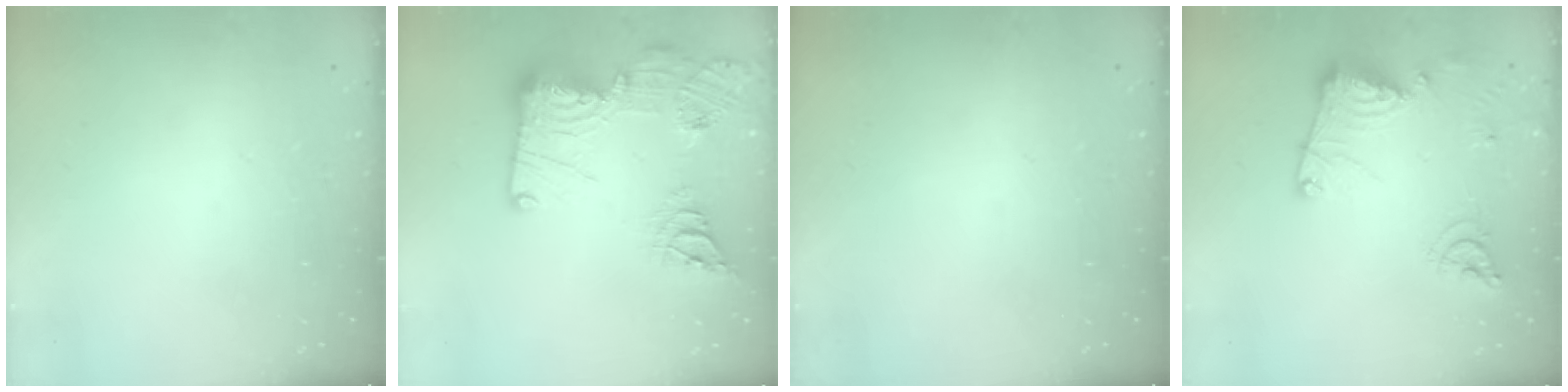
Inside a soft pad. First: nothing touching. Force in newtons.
{"total": 22.9, "press": 22.8, "slide": 2.3}
{"total": 0.0}
{"total": 15.2, "press": 15.1, "slide": 1.8}